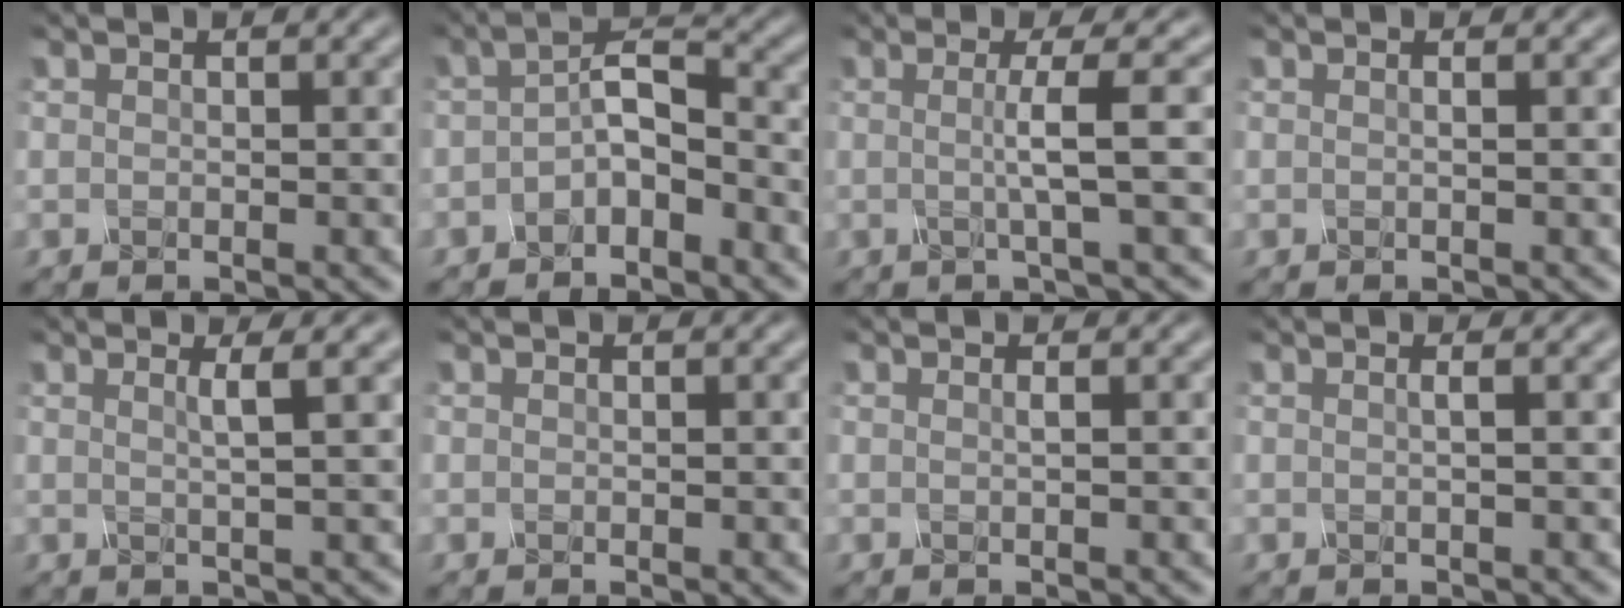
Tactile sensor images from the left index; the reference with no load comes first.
{"total": 3.2, "force": [-1.6, 1.3, 2.5], "torque": [-0.045, 0.013, -0.036]}
{"total": 3.9, "force": [0.1, 0.6, 3.9], "torque": [-0.064, 0.000, -0.010]}
{"total": 0.7, "force": [0.0, 0.3, 0.6], "torque": [-0.005, 0.001, -0.005]}
{"total": 2.7, "force": [1.0, 0.6, 2.5], "torque": [-0.033, 0.009, 0.006]}
{"total": 0.0}
{"total": 0.6, "force": [0.1, 0.2, 0.5], "torque": [-0.006, 0.002, -0.002]}
{"total": 1.9, "force": [0.3, 0.8, 1.6], "torque": [-0.014, 0.001, -0.015]}